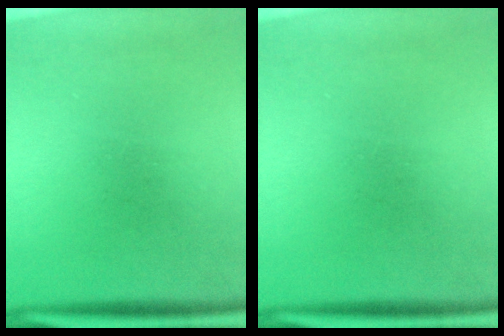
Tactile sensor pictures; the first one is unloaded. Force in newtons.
{"total": 0.0}